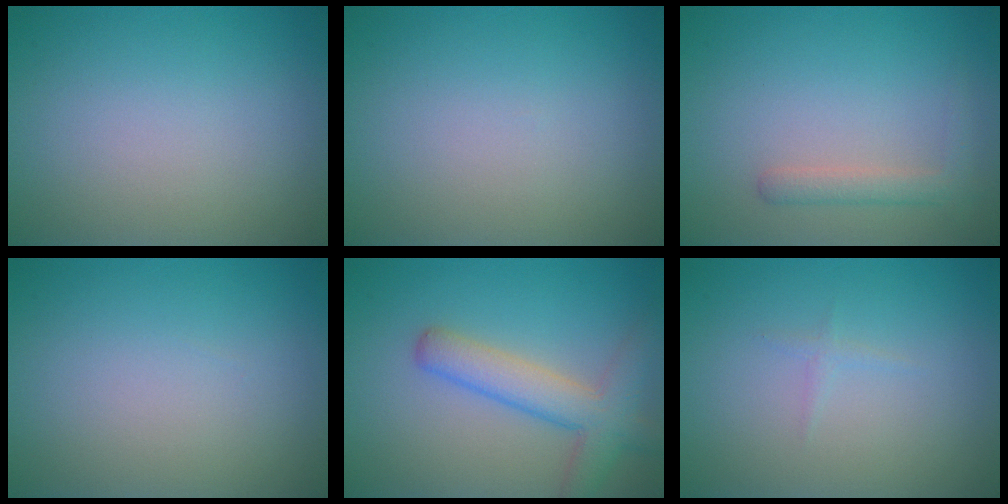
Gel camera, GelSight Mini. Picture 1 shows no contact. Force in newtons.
{"total": 0.0}
{"total": 1.9, "press": 1.9, "slide": 0.1}
{"total": 0.0}
{"total": 4.8, "press": 4.8, "slide": 0.4}
{"total": 1.0, "press": 0.9, "slide": 0.2}